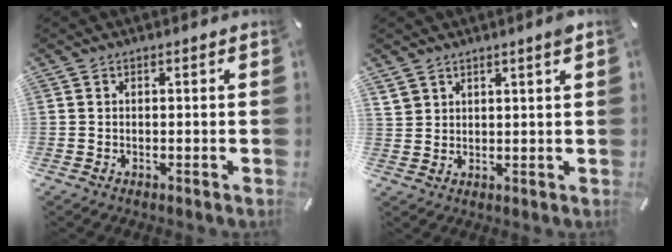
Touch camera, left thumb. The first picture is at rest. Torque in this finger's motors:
{"motor_torque": [0.85, -0.29, 0.13, -0.23, 0.03]}